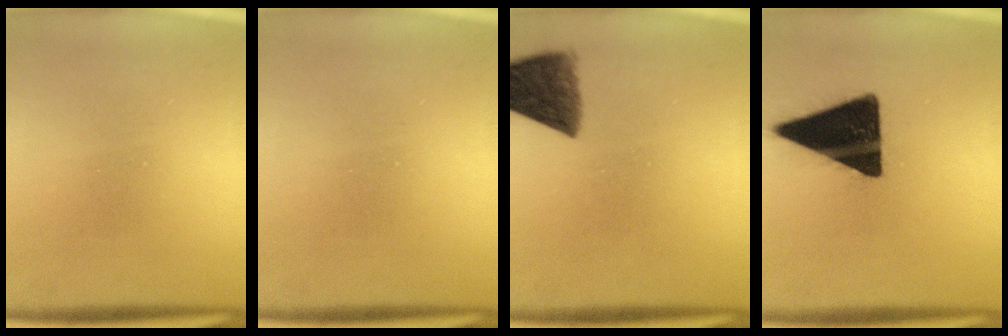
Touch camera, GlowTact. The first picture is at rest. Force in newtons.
{"total": 0.0}
{"total": 9.1}
{"total": 18.0}